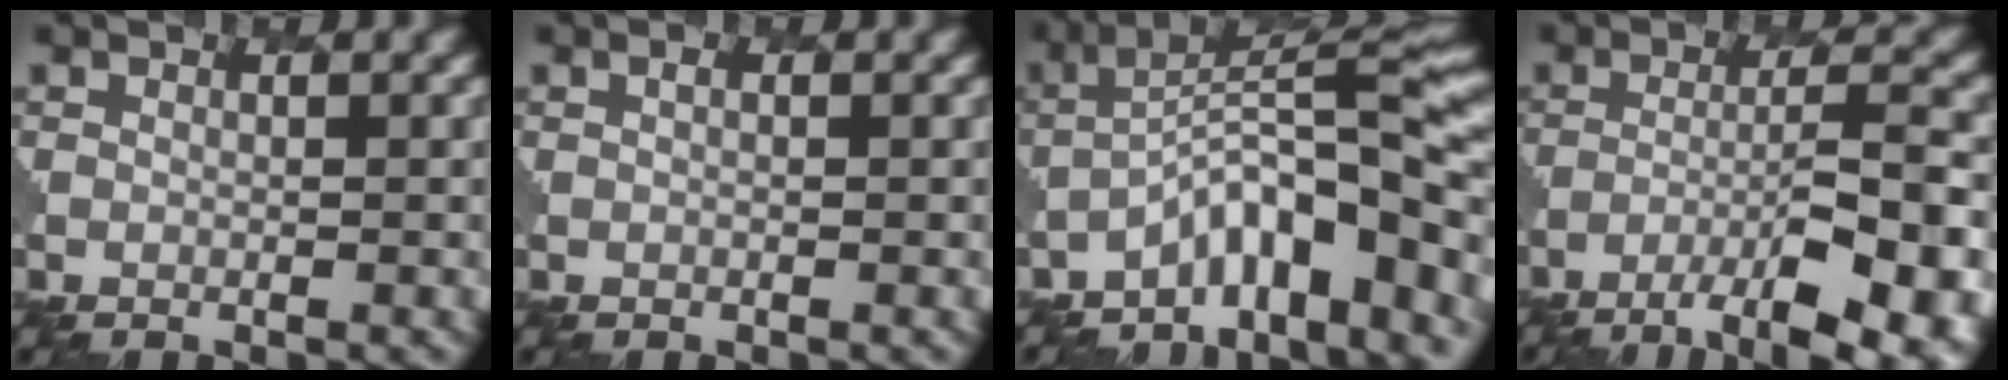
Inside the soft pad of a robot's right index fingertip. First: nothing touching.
{"total": 0.0}
{"total": 9.5, "force": [-5.4, 2.4, 7.4], "torque": [-0.098, 0.022, -0.096]}
{"total": 11.1, "force": [-6.6, 2.6, 8.5], "torque": [-0.132, 0.006, -0.092]}